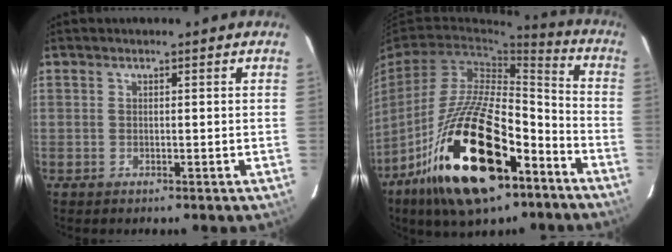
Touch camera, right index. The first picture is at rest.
{"total": 25.5, "force": [-13.8, 10.7, 18.5], "torque": [-0.346, -0.013, -0.228]}